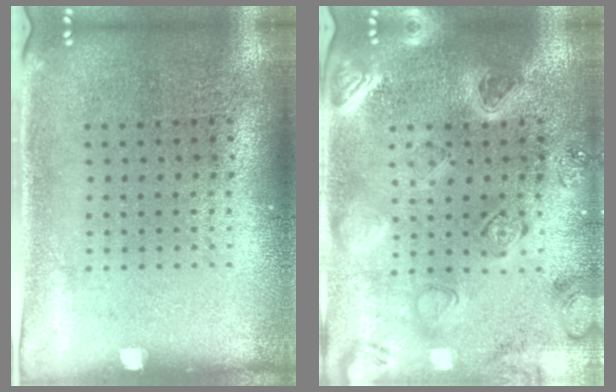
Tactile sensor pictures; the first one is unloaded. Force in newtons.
{"total": 2.1, "press": 2.1, "slide": 0.2}